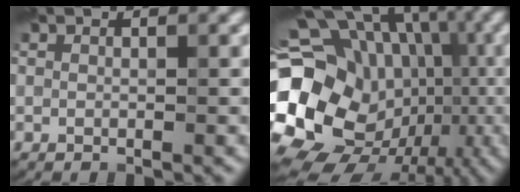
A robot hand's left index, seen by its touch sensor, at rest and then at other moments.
{"total": 21.3, "force": [-3.0, 18.5, 10.1], "torque": [-0.179, 0.020, -0.067]}